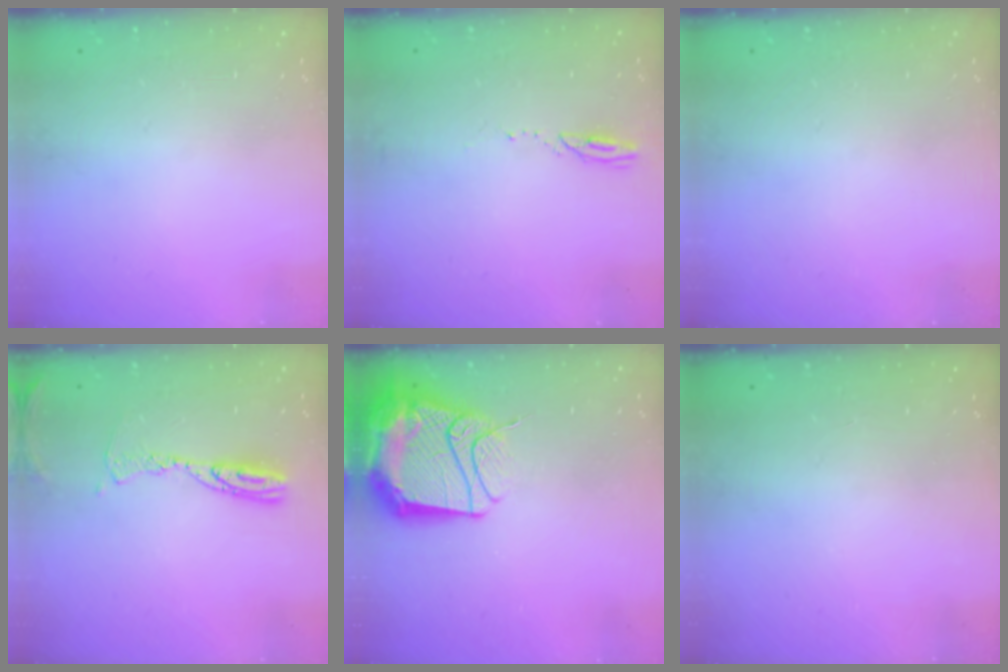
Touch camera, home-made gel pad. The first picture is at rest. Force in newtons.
{"total": 2.4, "press": 2.4, "slide": 0.3}
{"total": 16.0, "press": 1.9, "slide": 15.9}
{"total": 9.5, "press": 9.4, "slide": 0.9}
{"total": 24.0, "press": 20.5, "slide": 12.5}
{"total": 0.0}